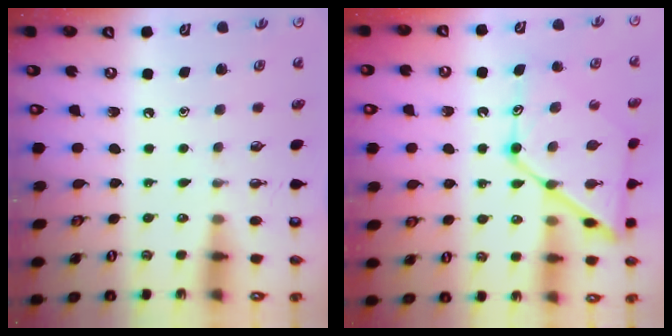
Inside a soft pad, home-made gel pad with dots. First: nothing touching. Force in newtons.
{"total": 16.3, "press": 16.2, "slide": 1.5}